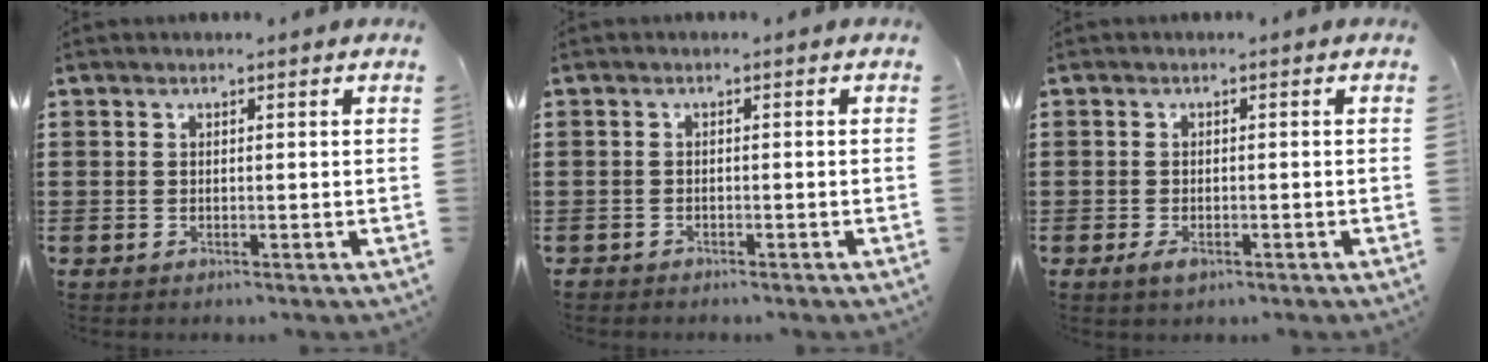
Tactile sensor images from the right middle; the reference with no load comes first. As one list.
[{"total": 1.1, "force": [-1.0, 0.4, -0.1], "torque": [-0.001, 0.002, -0.023]}, {"total": 1.7, "force": [-0.9, 0.8, 1.1], "torque": [-0.029, -0.004, -0.020]}]